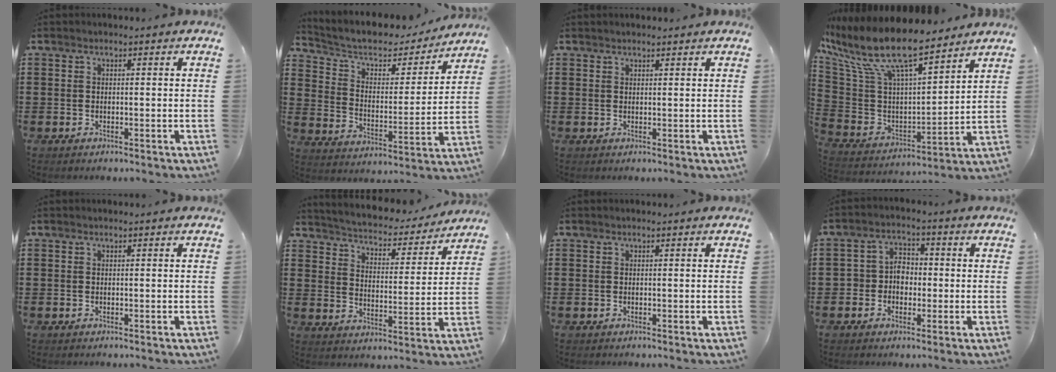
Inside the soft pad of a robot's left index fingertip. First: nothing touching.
{"total": 6.1, "force": [4.9, 2.5, 2.6], "torque": [-0.076, -0.027, 0.080]}
{"total": 0.8, "force": [0.8, 0.2, 0.1], "torque": [-0.004, 0.001, 0.015]}
{"total": 12.3, "force": [9.3, 3.2, 7.4], "torque": [-0.187, -0.057, 0.160]}
{"total": 0.0}
{"total": 3.2, "force": [3.2, 0.2, 0.4], "torque": [-0.029, -0.032, 0.044]}
{"total": 0.0}
{"total": 4.1, "force": [-1.1, 3.4, 2.0], "torque": [-0.048, 0.010, -0.027]}